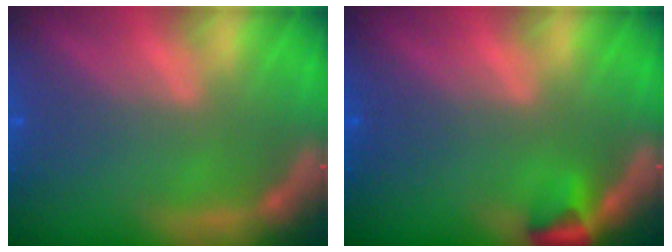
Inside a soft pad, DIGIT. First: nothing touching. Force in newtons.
{"total": 1.9}